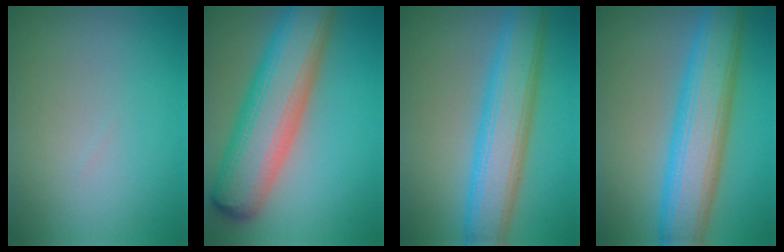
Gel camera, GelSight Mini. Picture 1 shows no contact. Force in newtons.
{"total": 11.0, "press": 11.0, "slide": 0.4}
{"total": 7.4, "press": 7.4, "slide": 0.2}
{"total": 8.9, "press": 8.9, "slide": 0.2}